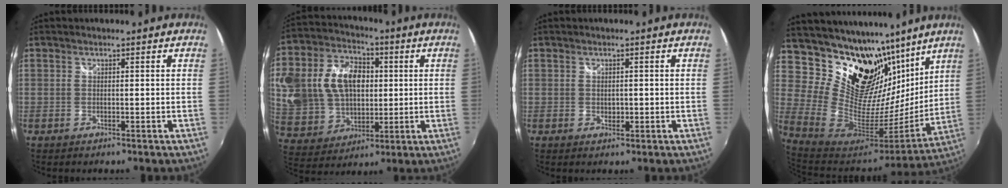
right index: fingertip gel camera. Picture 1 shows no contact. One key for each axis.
{"total": 24.3, "fx": 4.1, "fy": 17.9, "fz": 15.9, "tx": -0.372, "ty": 0.043, "tz": 0.092}
{"total": 1.1, "fx": 0.0, "fy": 1.0, "fz": 0.6, "tx": -0.005, "ty": -0.001, "tz": 0.002}
{"total": 24.3, "fx": 16.8, "fy": 13.8, "fz": 10.8, "tx": -0.213, "ty": -0.025, "tz": 0.308}